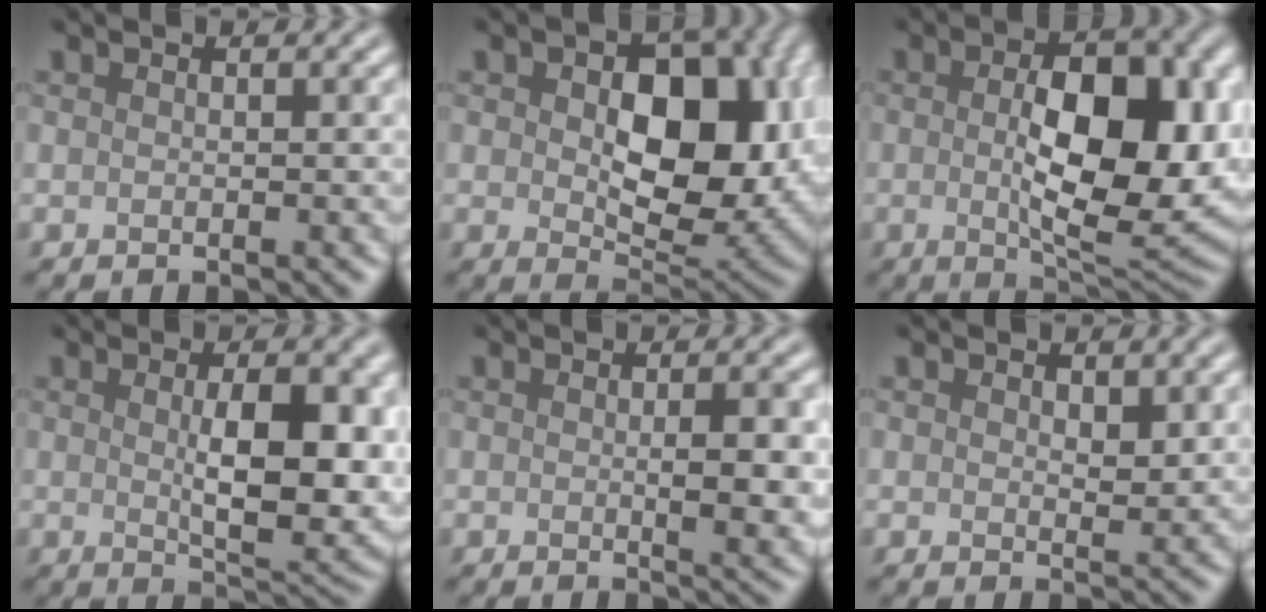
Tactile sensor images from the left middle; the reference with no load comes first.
{"total": 11.4, "force": [1.0, 6.9, 9.0], "torque": [-0.128, -0.008, 0.024]}
{"total": 10.8, "force": [0.0, 5.1, 9.6], "torque": [-0.142, -0.002, 0.004]}
{"total": 7.8, "force": [0.5, 2.9, 7.2], "torque": [-0.108, -0.010, 0.019]}
{"total": 3.7, "force": [0.0, 0.8, 3.6], "torque": [-0.050, -0.003, 0.003]}
{"total": 1.4, "force": [0.7, 0.8, 0.9], "torque": [-0.011, -0.007, 0.013]}